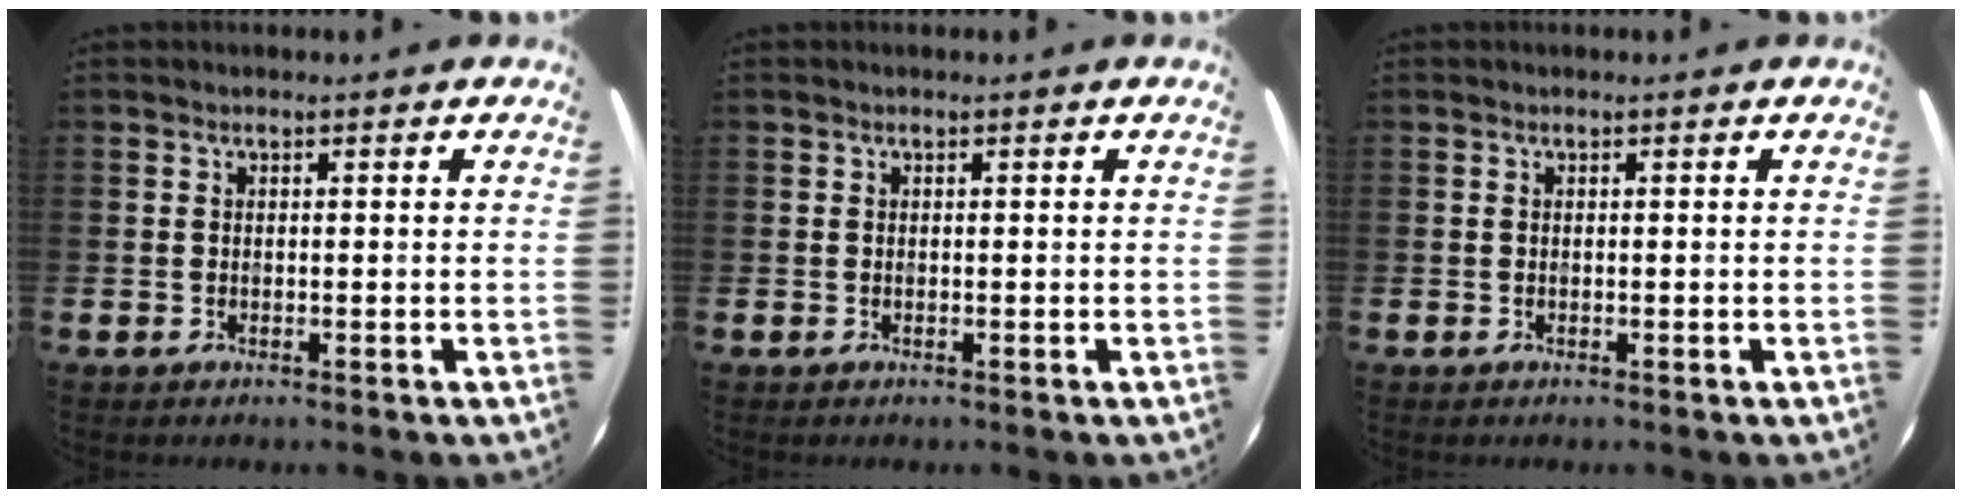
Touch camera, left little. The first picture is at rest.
{"total": 0.0}
{"total": 0.0}